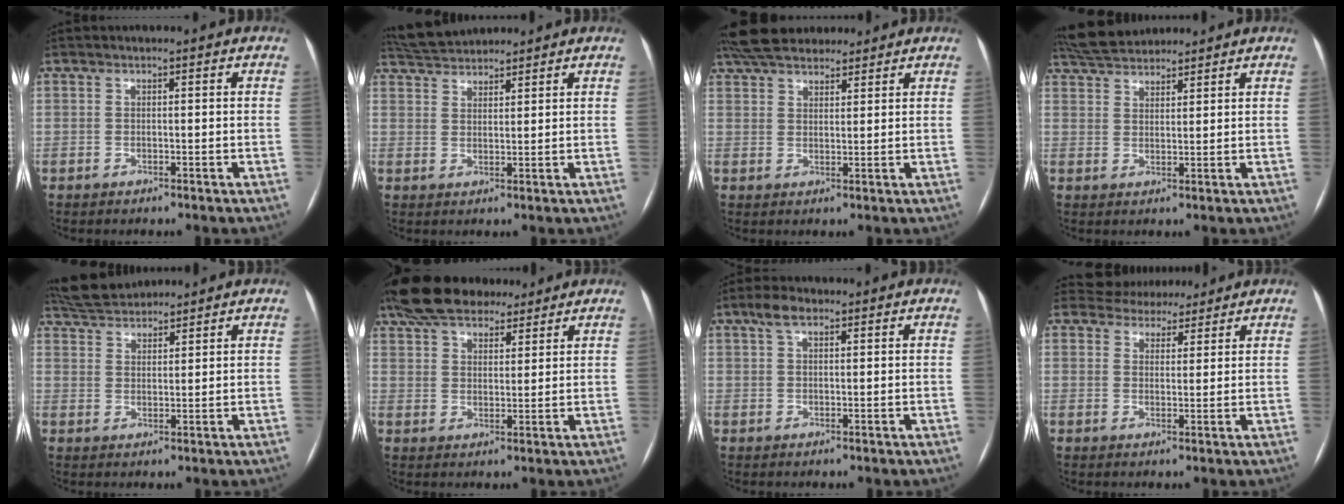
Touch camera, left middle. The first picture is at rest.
{"total": 6.0, "force": [5.8, 1.0, 1.2], "torque": [-0.028, 0.032, 0.107]}
{"total": 10.7, "force": [9.3, 3.6, 3.9], "torque": [-0.066, 0.041, 0.157]}
{"total": 7.0, "force": [6.7, 1.3, 1.8], "torque": [-0.040, 0.033, 0.122]}
{"total": 6.8, "force": [6.6, 1.0, 1.4], "torque": [-0.035, 0.031, 0.122]}
{"total": 14.5, "force": [11.5, 5.8, 6.6], "torque": [-0.123, 0.046, 0.189]}
{"total": 3.3, "force": [2.1, 1.4, 2.3], "torque": [-0.050, 0.016, 0.040]}
{"total": 6.4, "force": [5.8, 2.6, 0.3], "torque": [0.003, 0.012, 0.079]}